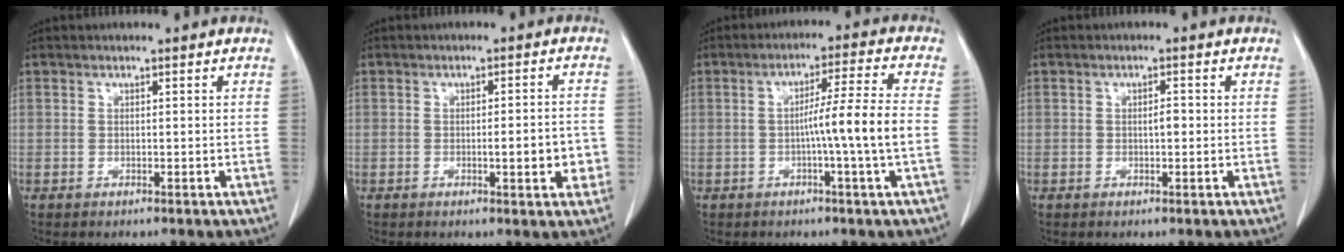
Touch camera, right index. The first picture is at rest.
{"total": 5.1, "force": [-1.3, 1.0, 4.8], "torque": [-0.064, 0.003, -0.012]}
{"total": 8.3, "force": [-1.4, -1.9, 8.0], "torque": [-0.128, 0.004, -0.024]}
{"total": 1.4, "force": [0.0, 0.4, 1.3], "torque": [-0.022, 0.002, 0.000]}